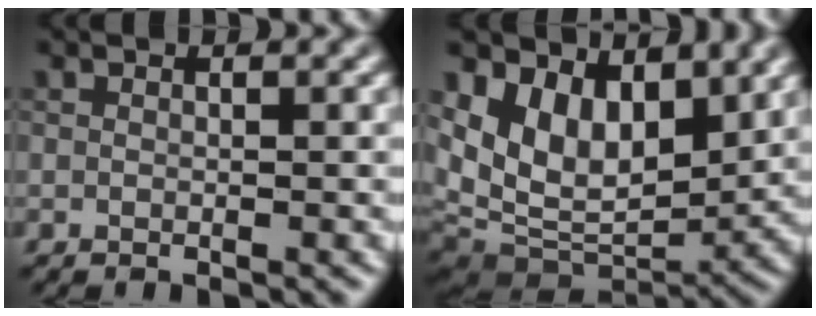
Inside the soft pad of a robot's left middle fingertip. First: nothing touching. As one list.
[{"total": 9.4, "force": [3.3, 6.2, 6.3], "torque": [-0.114, -0.017, 0.059]}]